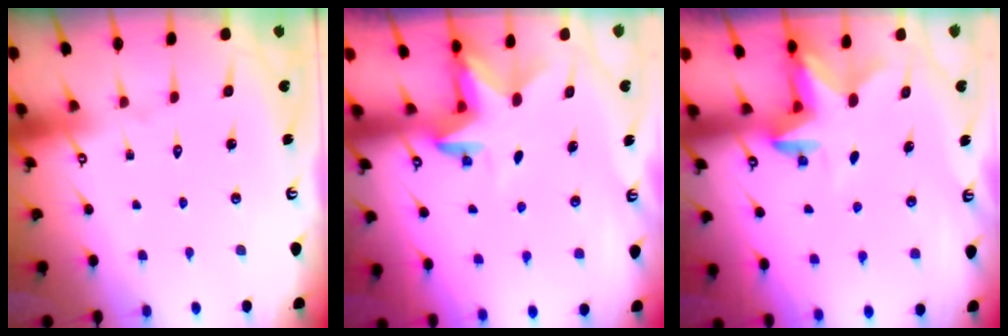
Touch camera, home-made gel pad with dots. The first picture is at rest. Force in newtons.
{"total": 3.0, "press": 3.0, "slide": 0.1}
{"total": 2.9, "press": 2.8, "slide": 0.6}